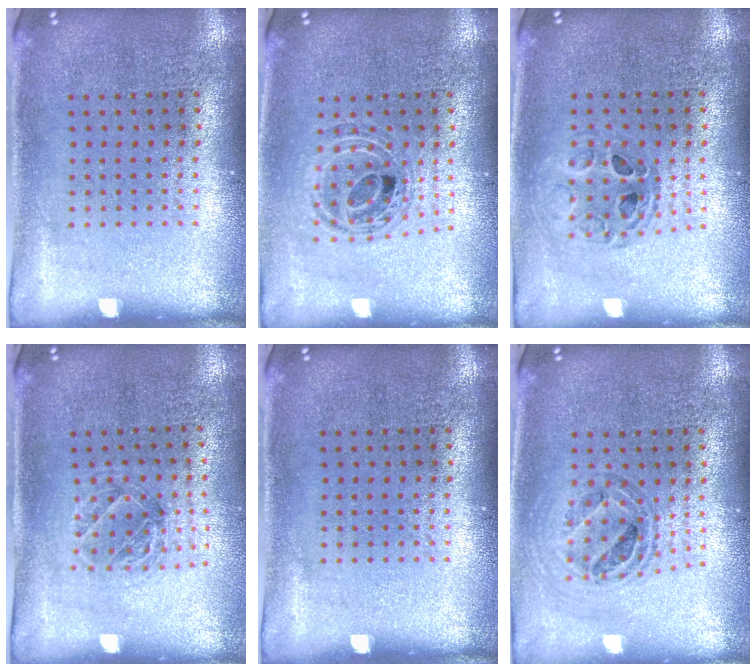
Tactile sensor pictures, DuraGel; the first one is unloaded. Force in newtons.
{"total": 0.5, "press": 0.5, "slide": 0.1}
{"total": 0.8, "press": 0.8, "slide": 0.0}
{"total": 1.0, "press": 1.0, "slide": 0.2}
{"total": 0.0}
{"total": 0.7, "press": 0.7, "slide": 0.0}